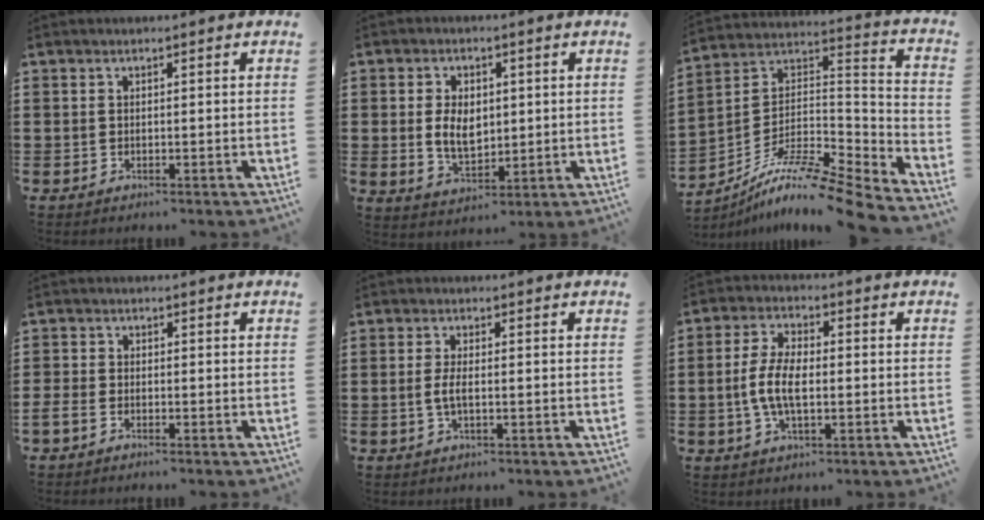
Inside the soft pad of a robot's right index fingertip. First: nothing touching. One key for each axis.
{"total": 5.9, "fx": 0.4, "fy": 3.9, "fz": 4.4, "tx": -0.076, "ty": 0.008, "tz": 0.003}
{"total": 10.3, "fx": -8.4, "fy": 0.8, "fz": 5.9, "tx": -0.102, "ty": 0.007, "tz": -0.167}
{"total": 1.7, "fx": -1.6, "fy": 0.3, "fz": 0.5, "tx": -0.020, "ty": 0.000, "tz": -0.033}
{"total": 2.8, "fx": -0.6, "fy": 0.6, "fz": 2.6, "tx": -0.062, "ty": -0.005, "tz": -0.017}
{"total": 6.6, "fx": -1.1, "fy": 3.0, "fz": 5.8, "tx": -0.145, "ty": -0.007, "tz": -0.031}